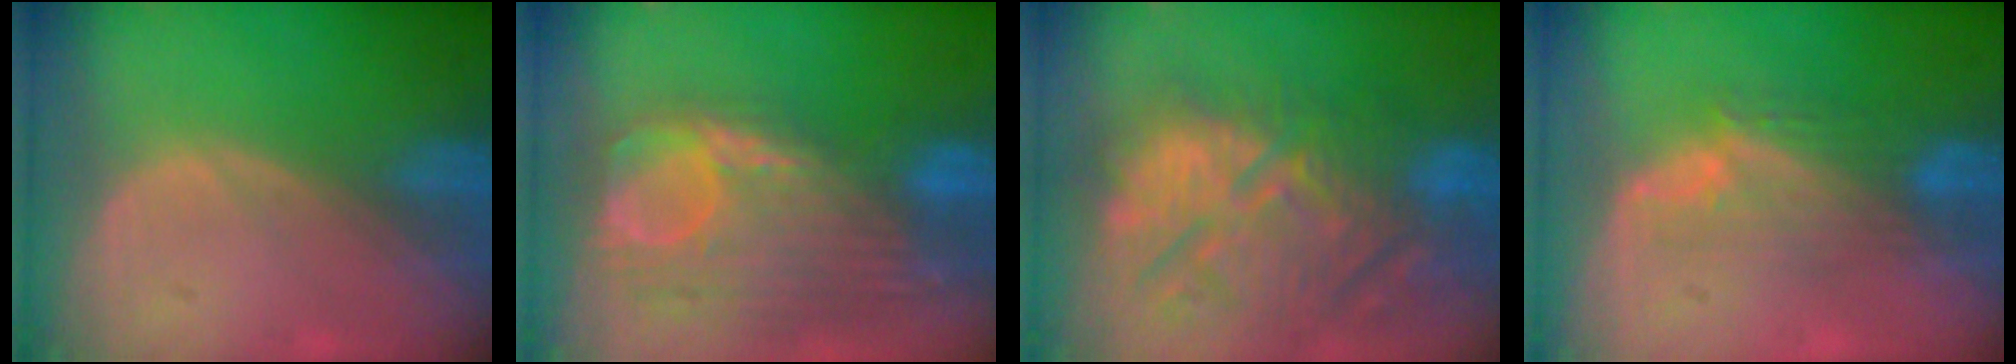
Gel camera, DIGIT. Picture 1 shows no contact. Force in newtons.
{"total": 12.7, "press": 10.6, "slide": 6.9}
{"total": 13.9, "press": 12.6, "slide": 5.9}
{"total": 5.5, "press": 5.4, "slide": 0.7}